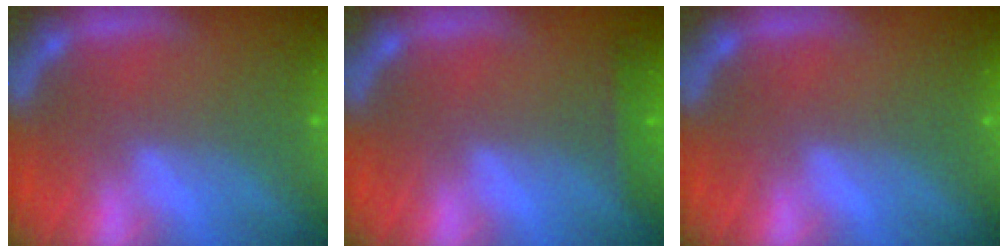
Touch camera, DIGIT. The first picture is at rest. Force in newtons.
{"total": 1.4}
{"total": 0.0}